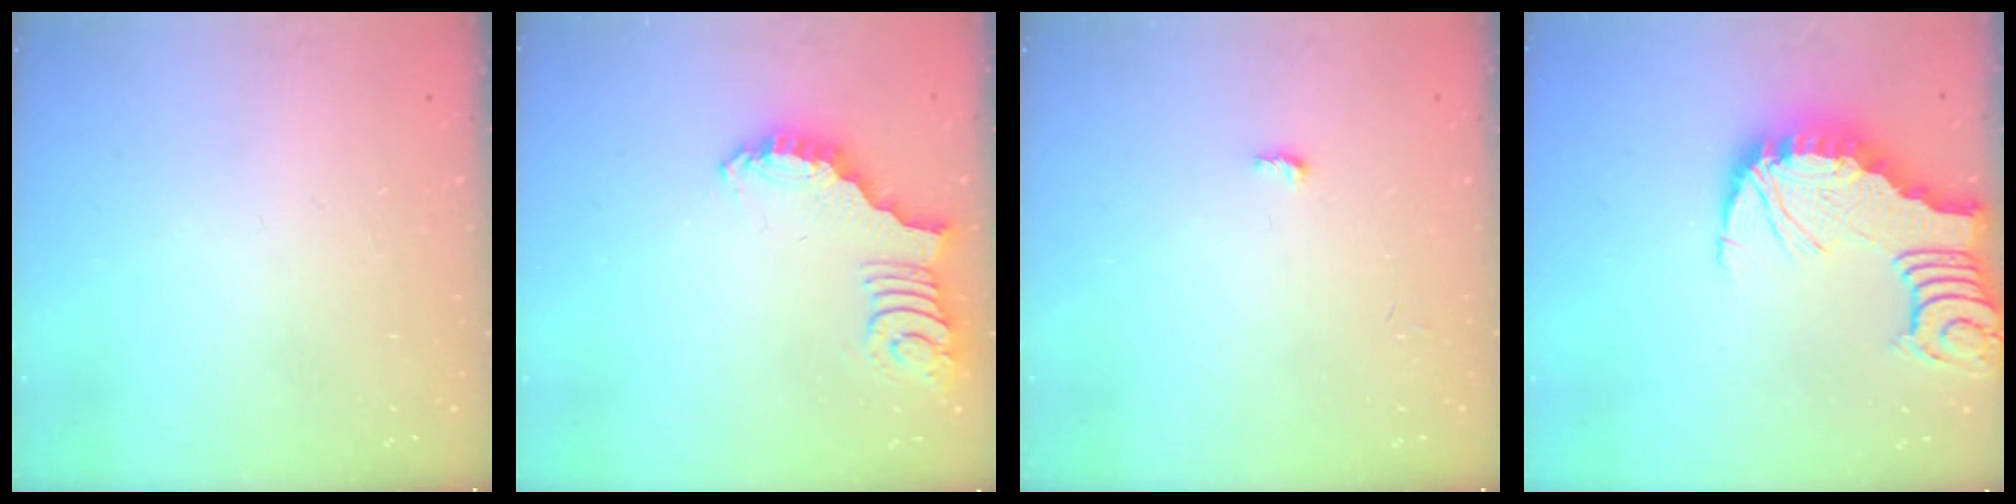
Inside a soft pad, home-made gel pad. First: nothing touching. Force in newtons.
{"total": 2.5, "press": 2.5, "slide": 0.5}
{"total": 3.2, "press": 3.2, "slide": 0.3}
{"total": 4.2, "press": 4.2, "slide": 0.5}